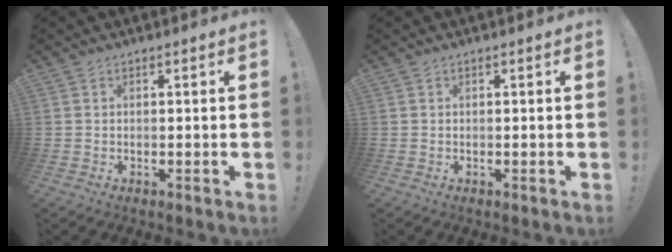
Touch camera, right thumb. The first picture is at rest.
{"total": 0.0}